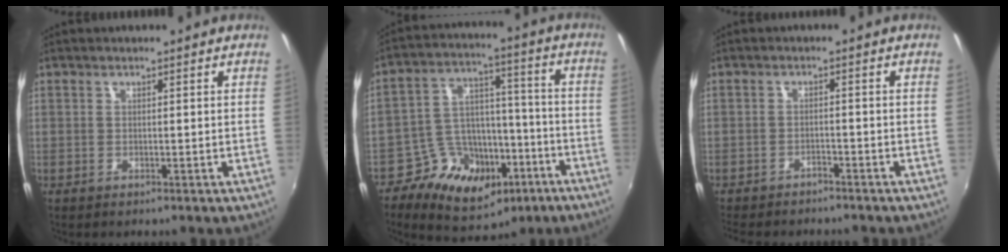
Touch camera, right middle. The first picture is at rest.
{"total": 16.3, "force": [-8.3, 11.3, 8.2], "torque": [-0.165, 0.030, -0.115]}
{"total": 5.1, "force": [-4.6, 1.3, 1.6], "torque": [-0.048, -0.015, -0.072]}